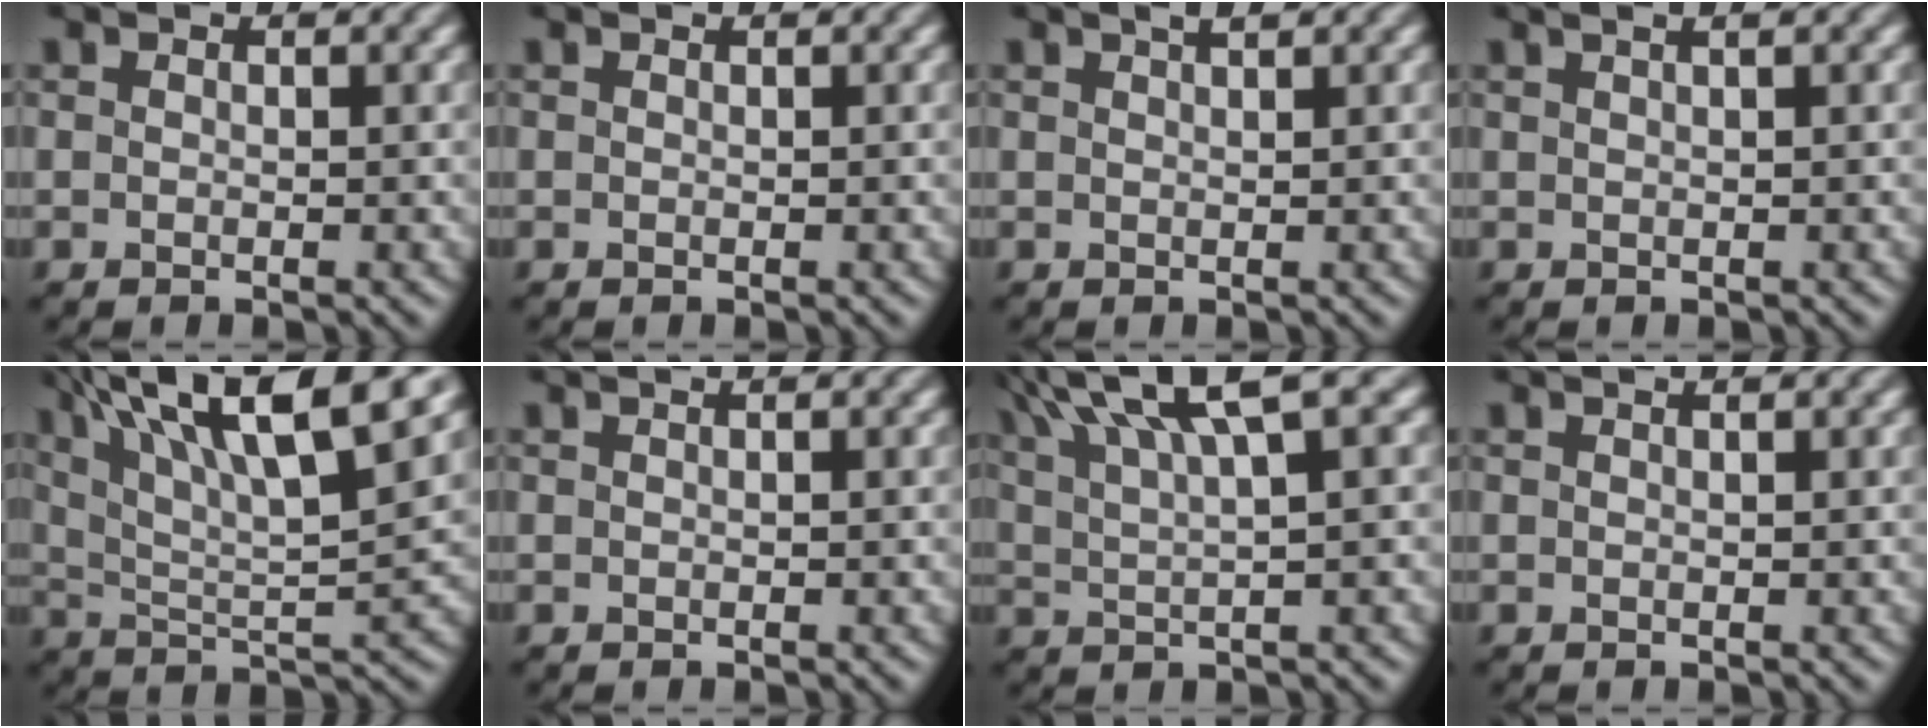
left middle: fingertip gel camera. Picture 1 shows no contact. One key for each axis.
{"total": 0.0}
{"total": 1.5, "fx": 1.2, "fy": 0.2, "fz": 0.9, "tx": -0.010, "ty": 0.004, "tz": 0.011}
{"total": 3.0, "fx": 1.8, "fy": 1.2, "fz": 2.0, "tx": -0.020, "ty": 0.025, "tz": 0.018}
{"total": 12.3, "fx": 7.1, "fy": 2.6, "fz": 9.7, "tx": -0.168, "ty": 0.021, "tz": 0.111}
{"total": 1.1, "fx": 0.8, "fy": 0.3, "fz": 0.7, "tx": -0.005, "ty": 0.007, "tz": 0.003}
{"total": 8.6, "fx": 5.0, "fy": 2.0, "fz": 6.7, "tx": -0.124, "ty": 0.026, "tz": 0.085}
{"total": 1.3, "fx": 1.0, "fy": 0.3, "fz": 0.8, "tx": -0.006, "ty": 0.009, "tz": 0.002}